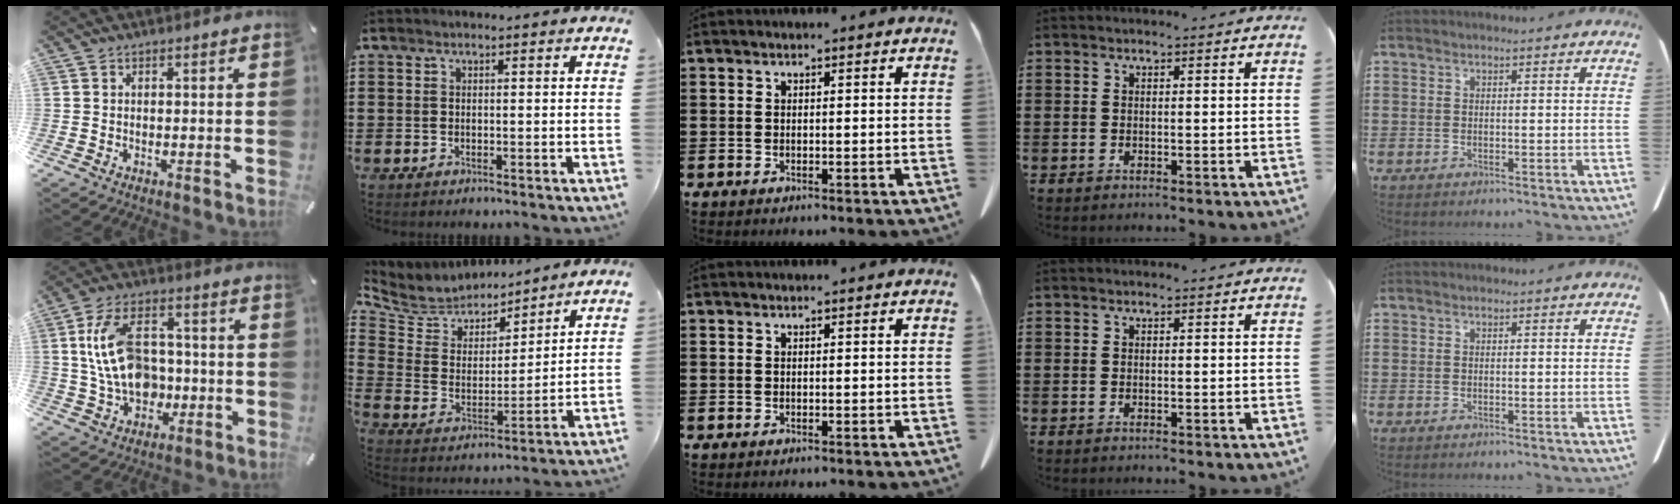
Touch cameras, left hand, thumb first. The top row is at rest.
{"thumb": {"total": 15.7, "force": [0.2, 11.1, 11.1], "torque": [-0.231, 0.011, 0.005]}, "index": {"total": 6.5, "force": [6.1, 2.4, 0.2], "torque": [-0.048, -0.040, 0.106]}}